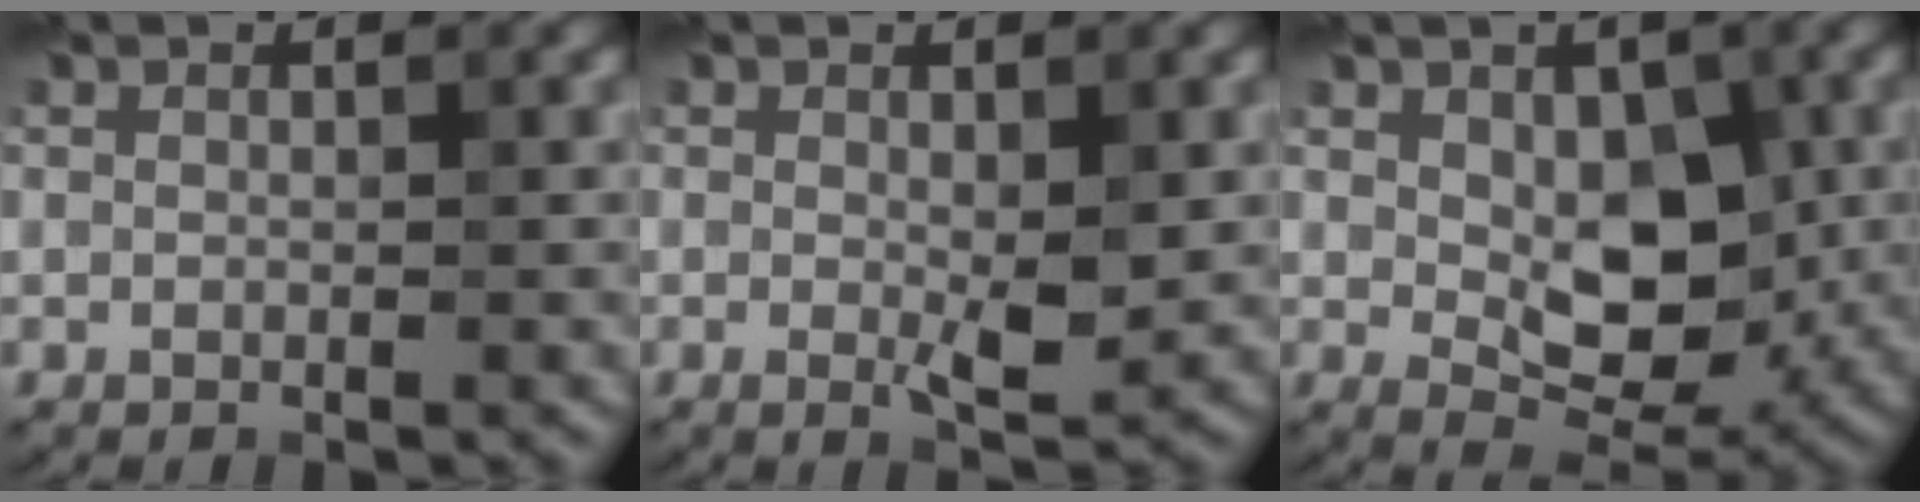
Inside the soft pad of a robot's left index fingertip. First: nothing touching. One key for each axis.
{"total": 2.4, "fx": -0.1, "fy": 0.7, "fz": 2.3, "tx": -0.039, "ty": -0.008, "tz": 0.002}
{"total": 6.4, "fx": 0.6, "fy": 4.0, "fz": 5.0, "tx": -0.076, "ty": -0.018, "tz": 0.018}